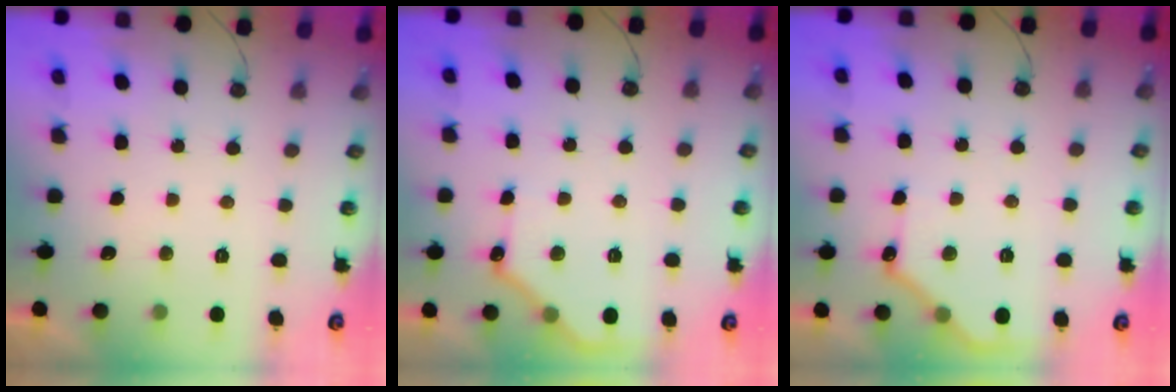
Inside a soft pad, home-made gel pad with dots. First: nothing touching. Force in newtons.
{"total": 10.3, "press": 10.3, "slide": 0.4}
{"total": 10.3, "press": 10.3, "slide": 0.4}